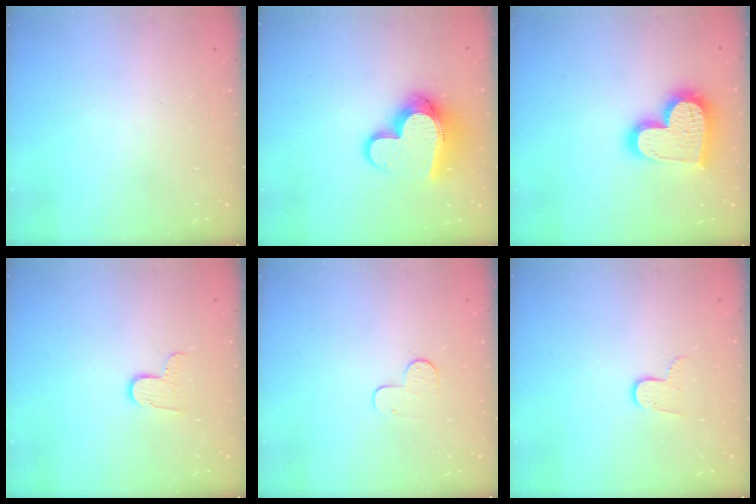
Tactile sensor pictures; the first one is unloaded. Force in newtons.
{"total": 15.0, "press": 14.9, "slide": 1.4}
{"total": 18.9, "press": 18.9, "slide": 1.2}
{"total": 6.7, "press": 6.7, "slide": 0.4}
{"total": 4.8, "press": 4.7, "slide": 0.5}
{"total": 5.6, "press": 5.6, "slide": 0.4}